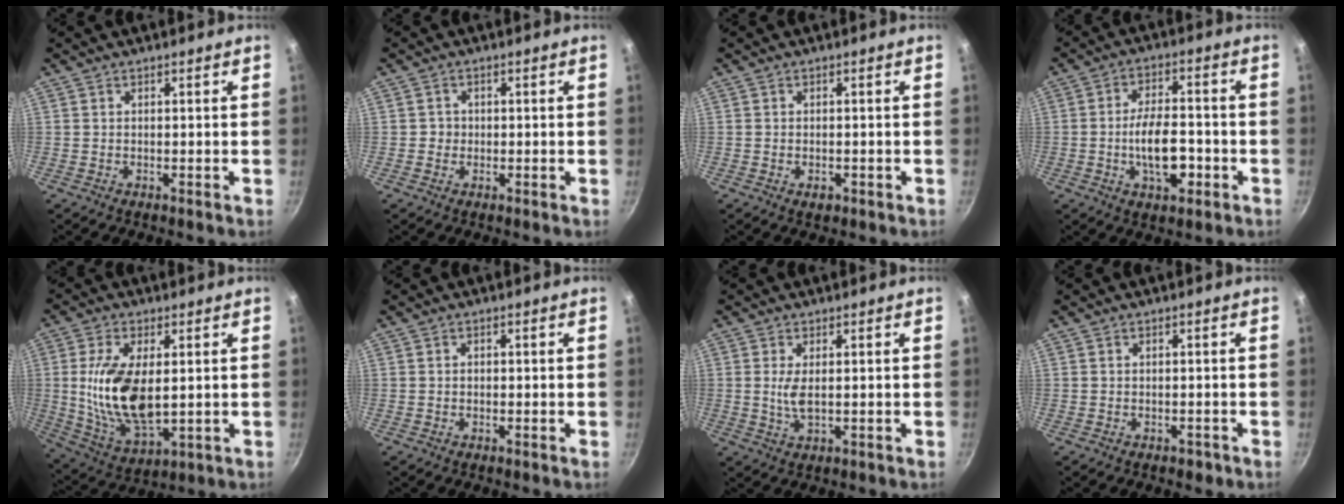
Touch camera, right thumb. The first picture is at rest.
{"total": 1.5, "force": [-0.2, 1.5, 0.3], "torque": [0.007, 0.000, -0.006]}
{"total": 1.9, "force": [-0.8, 1.2, 1.2], "torque": [-0.017, 0.001, -0.010]}
{"total": 10.5, "force": [-2.9, 5.1, 8.7], "torque": [-0.129, 0.022, -0.049]}
{"total": 15.4, "force": [1.2, 7.7, 13.3], "torque": [-0.248, -0.012, 0.032]}
{"total": 0.6, "force": [-0.2, 0.5, 0.3], "torque": [-0.003, 0.004, -0.002]}
{"total": 3.5, "force": [0.3, 1.4, 3.2], "torque": [-0.066, -0.004, 0.008]}
{"total": 1.4, "force": [-0.9, 0.9, 0.7], "torque": [-0.003, 0.013, -0.001]}